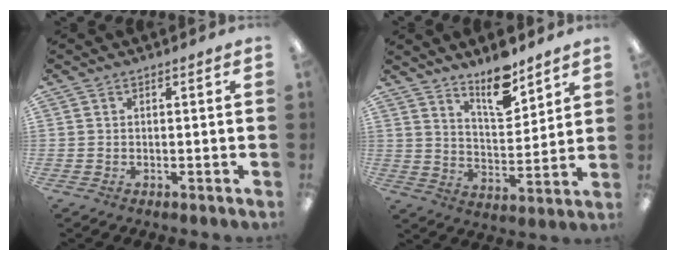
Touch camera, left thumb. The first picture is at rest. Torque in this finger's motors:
{"motor_torque": [0.22, 0.20, 0.04, -0.26, 0.12]}